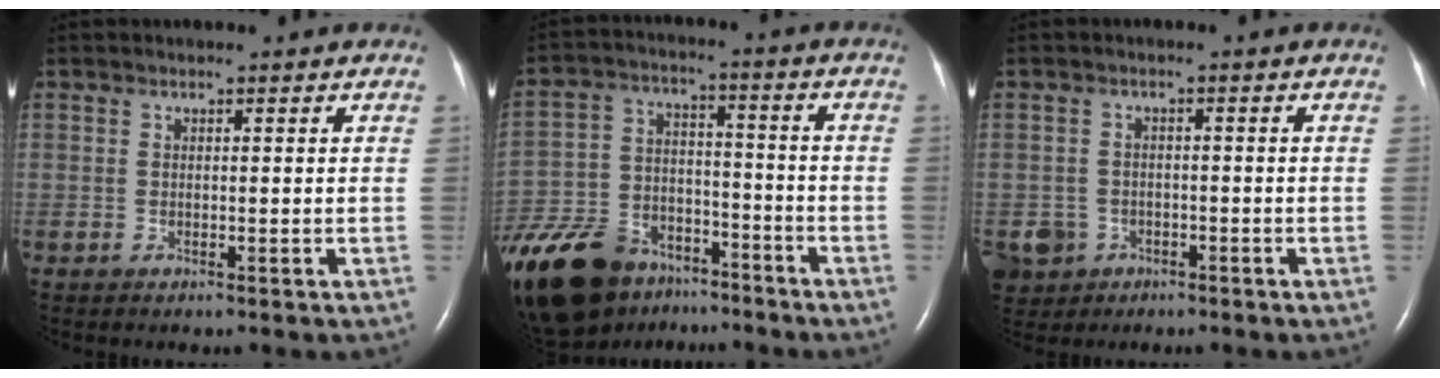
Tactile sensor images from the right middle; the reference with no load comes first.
{"total": 23.4, "force": [-16.6, 12.3, 11.0], "torque": [-0.307, -0.018, -0.282]}
{"total": 5.7, "force": [-2.8, 4.9, 0.6], "torque": [-0.023, 0.004, -0.042]}